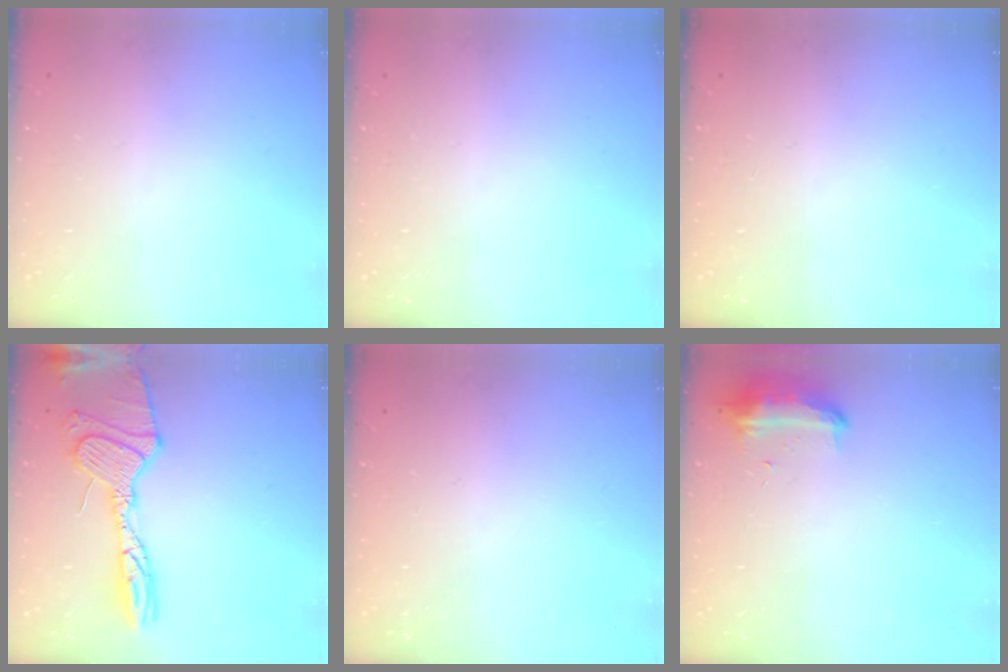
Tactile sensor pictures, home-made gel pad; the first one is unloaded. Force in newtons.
{"total": 0.0}
{"total": 0.0}
{"total": 18.8, "press": 18.7, "slide": 1.5}
{"total": 0.0}
{"total": 8.9, "press": 8.9, "slide": 0.5}